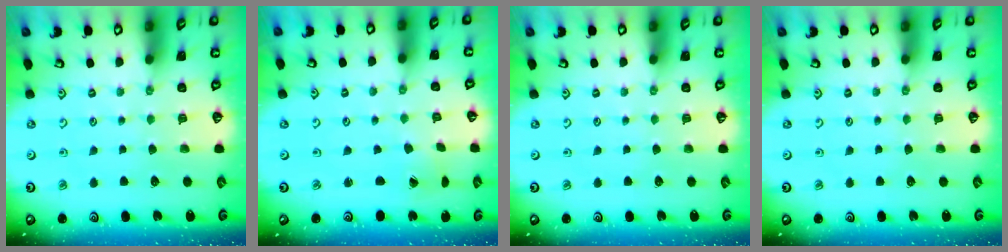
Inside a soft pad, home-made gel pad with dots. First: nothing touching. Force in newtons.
{"total": 1.7, "press": 1.7, "slide": 0.1}
{"total": 0.0}
{"total": 0.0}